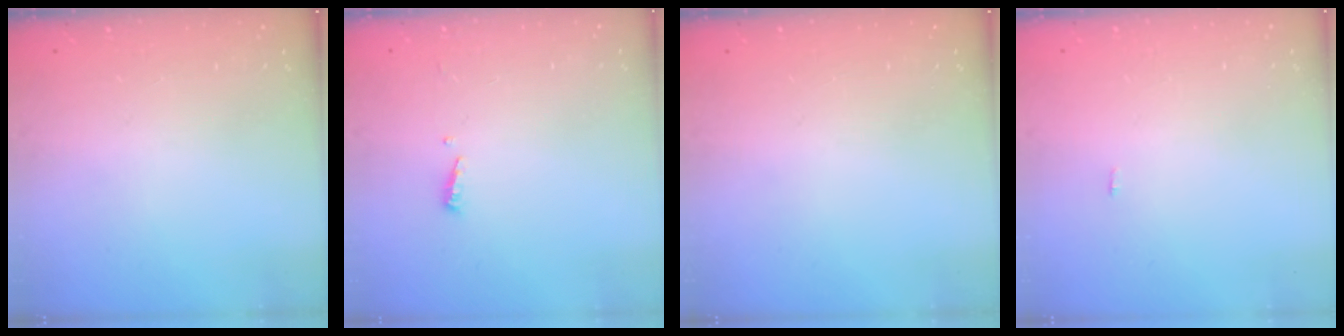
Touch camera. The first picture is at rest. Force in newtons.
{"total": 3.7, "press": 3.6, "slide": 0.5}
{"total": 0.0}
{"total": 6.1, "press": 1.7, "slide": 5.9}